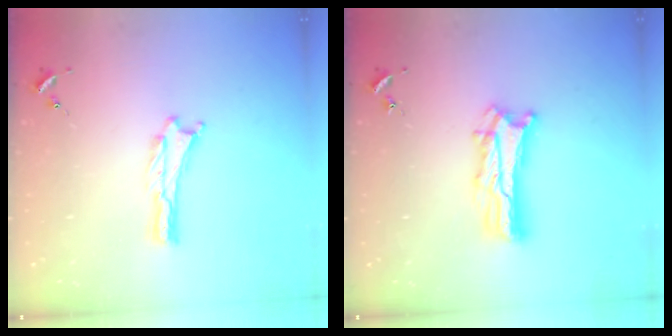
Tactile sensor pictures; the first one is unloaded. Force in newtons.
{"total": 7.3, "press": 7.3, "slide": 0.7}